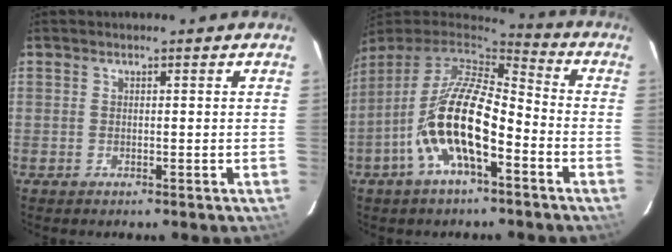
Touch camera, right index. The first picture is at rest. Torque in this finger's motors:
{"motor_torque": [1.57, -0.57, 1.05, 0.21]}